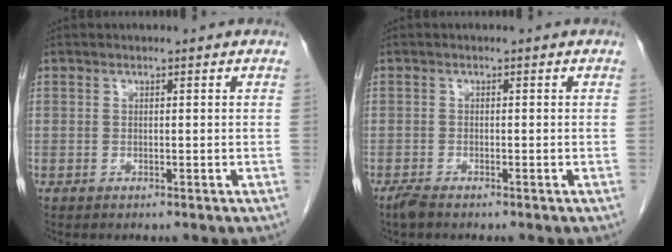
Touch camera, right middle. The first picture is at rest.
{"total": 1.6, "force": [-1.3, 0.3, 0.9], "torque": [-0.027, -0.005, -0.026]}